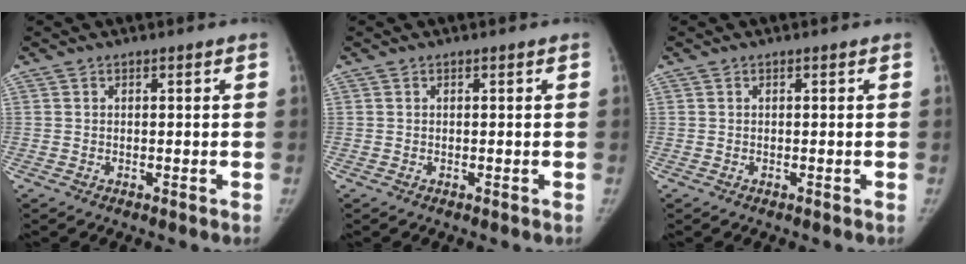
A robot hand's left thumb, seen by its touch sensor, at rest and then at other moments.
{"total": 0.0}
{"total": 0.0}